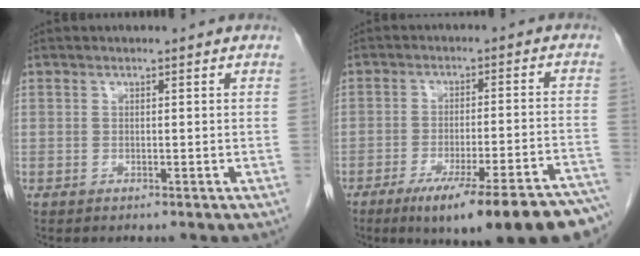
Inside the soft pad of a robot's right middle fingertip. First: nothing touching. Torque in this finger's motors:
{"motor_torque": [1.09, -1.05, 0.20, 0.07]}